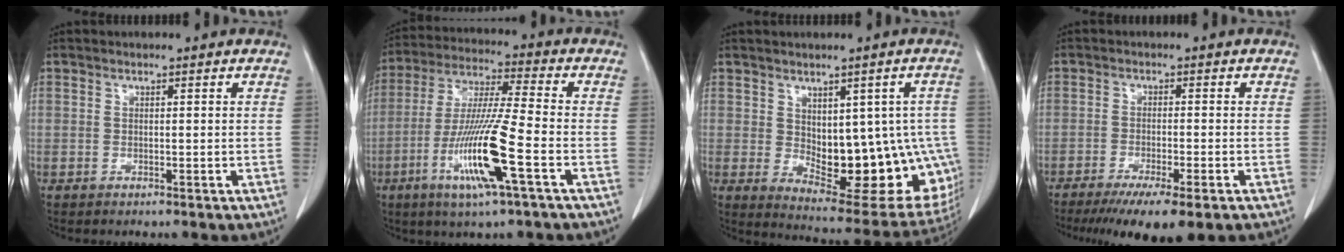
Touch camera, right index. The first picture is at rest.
{"total": 14.5, "force": [-5.4, -0.1, 13.5], "torque": [-0.274, -0.019, -0.104]}
{"total": 17.7, "force": [-1.9, 8.4, 15.5], "torque": [-0.151, 0.003, 0.003]}
{"total": 10.5, "force": [-7.5, 1.3, 7.2], "torque": [-0.102, -0.022, -0.112]}